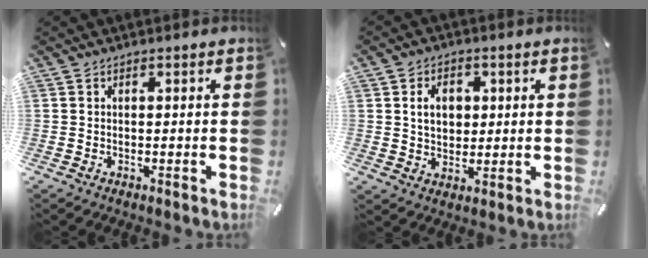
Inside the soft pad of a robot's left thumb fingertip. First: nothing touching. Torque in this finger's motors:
{"motor_torque": [0.82, 1.32, 0.70, -0.46, 0.15]}